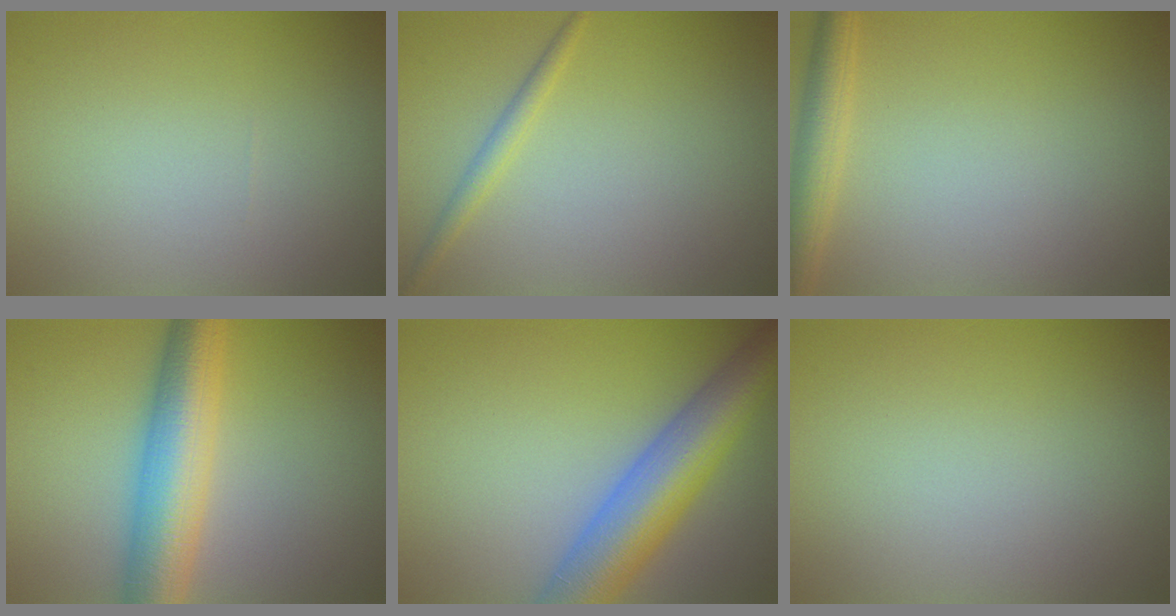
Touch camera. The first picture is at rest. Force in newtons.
{"total": 1.4, "press": 1.4, "slide": 0.0}
{"total": 3.0, "press": 3.0, "slide": 0.2}
{"total": 7.6, "press": 7.6, "slide": 0.1}
{"total": 8.4, "press": 8.4, "slide": 0.4}
{"total": 0.0}